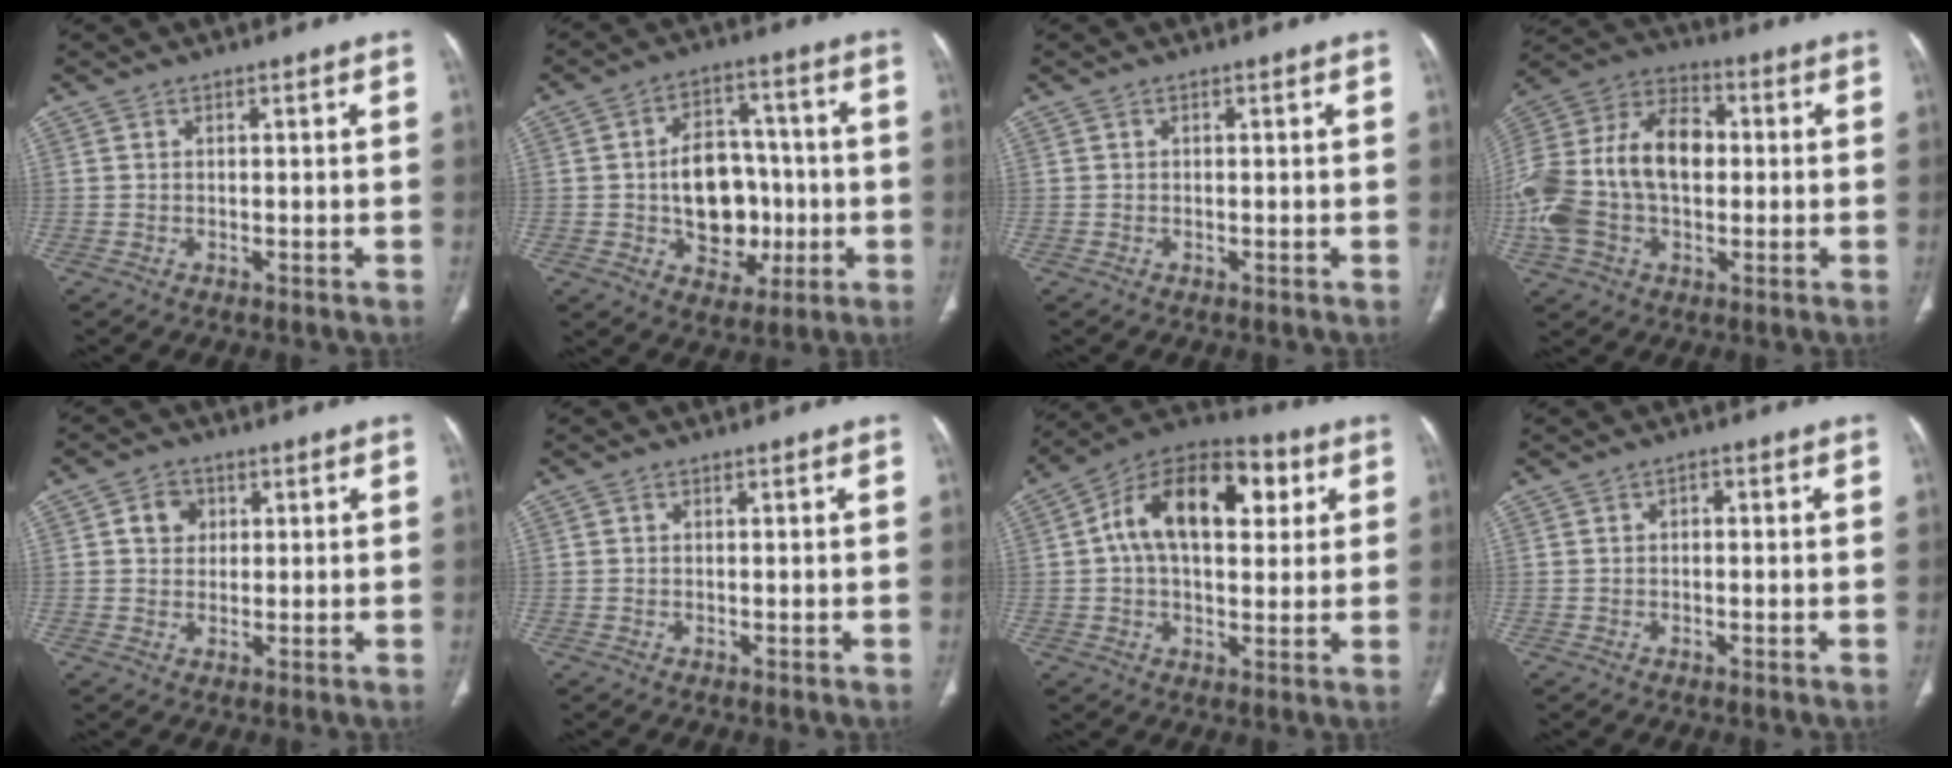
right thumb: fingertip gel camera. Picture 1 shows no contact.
{"total": 13.9, "force": [-1.7, 10.3, 9.2], "torque": [-0.089, 0.032, -0.016]}
{"total": 0.0}
{"total": 23.5, "force": [-0.2, 15.5, 17.8], "torque": [-0.386, 0.034, -0.001]}
{"total": 4.3, "force": [1.2, 3.7, 1.9], "torque": [-0.009, 0.001, 0.018]}
{"total": 0.0}
{"total": 19.4, "force": [5.0, 11.2, 15.1], "torque": [-0.213, 0.022, 0.068]}
{"total": 1.1, "force": [0.0, 0.7, 0.8], "torque": [-0.004, 0.005, -0.004]}